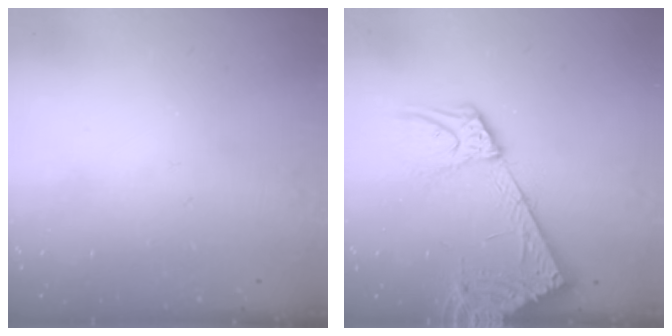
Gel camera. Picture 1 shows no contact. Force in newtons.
{"total": 12.8, "press": 12.5, "slide": 3.0}